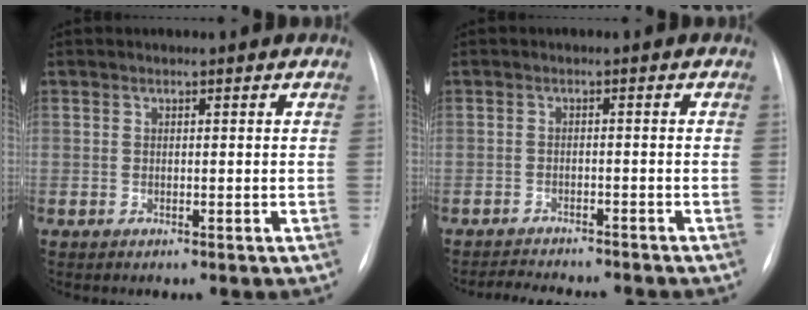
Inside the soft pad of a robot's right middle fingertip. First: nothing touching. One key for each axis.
{"total": 7.3, "fx": -6.9, "fy": 0.9, "fz": 2.2, "tx": -0.030, "ty": -0.005, "tz": -0.098}